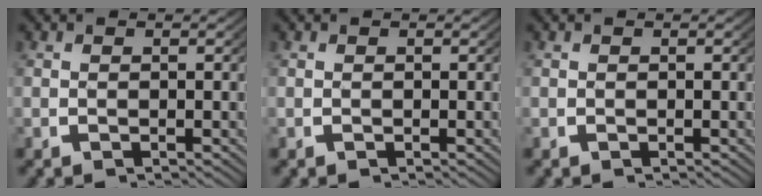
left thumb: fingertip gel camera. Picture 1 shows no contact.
{"total": 0.0}
{"total": 0.0}